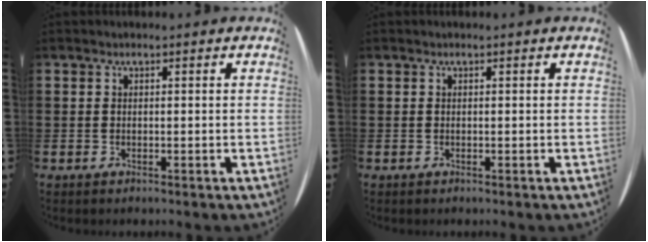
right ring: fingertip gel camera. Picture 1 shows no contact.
{"total": 0.0}